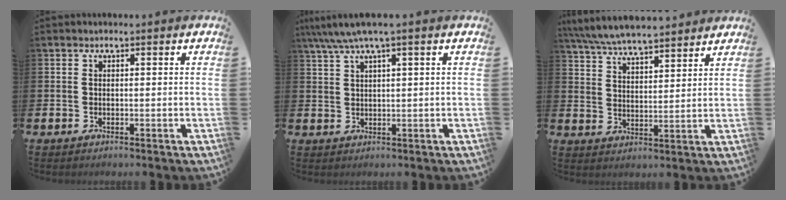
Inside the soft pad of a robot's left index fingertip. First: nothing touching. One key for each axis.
{"total": 4.2, "fx": 2.8, "fy": 0.1, "fz": 3.1, "tx": -0.066, "ty": -0.002, "tz": 0.050}
{"total": 6.7, "fx": 6.5, "fy": 0.5, "fz": 1.5, "tx": -0.053, "ty": -0.035, "tz": 0.118}